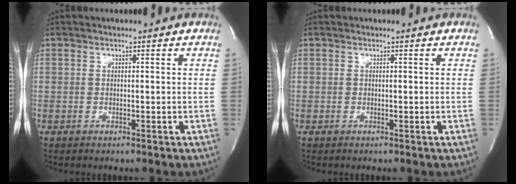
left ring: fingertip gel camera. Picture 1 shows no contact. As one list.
[{"total": 0.0}]